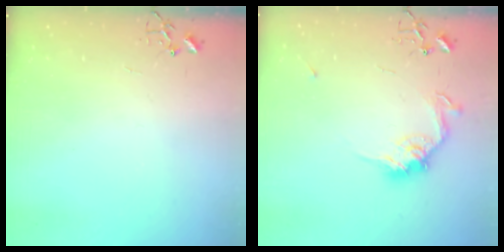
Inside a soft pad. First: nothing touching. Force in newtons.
{"total": 10.9, "press": 10.9, "slide": 0.5}